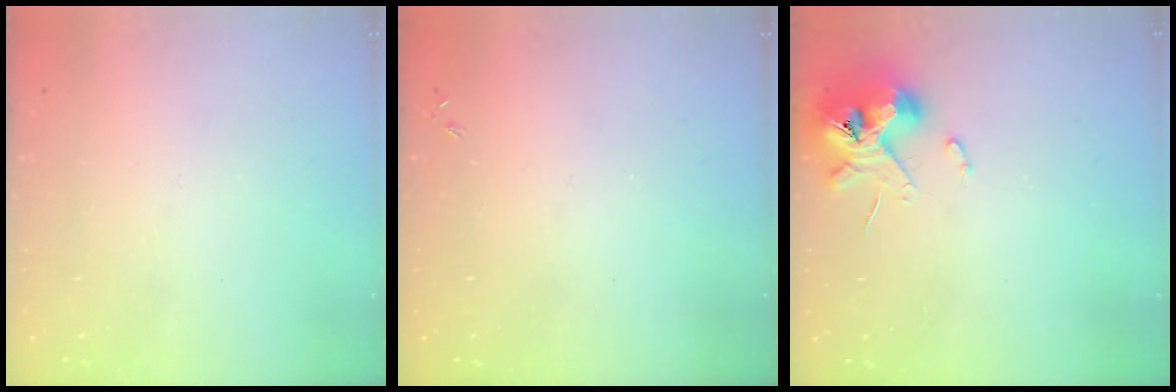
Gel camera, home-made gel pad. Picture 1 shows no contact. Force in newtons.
{"total": 0.0}
{"total": 11.0, "press": 10.9, "slide": 1.6}